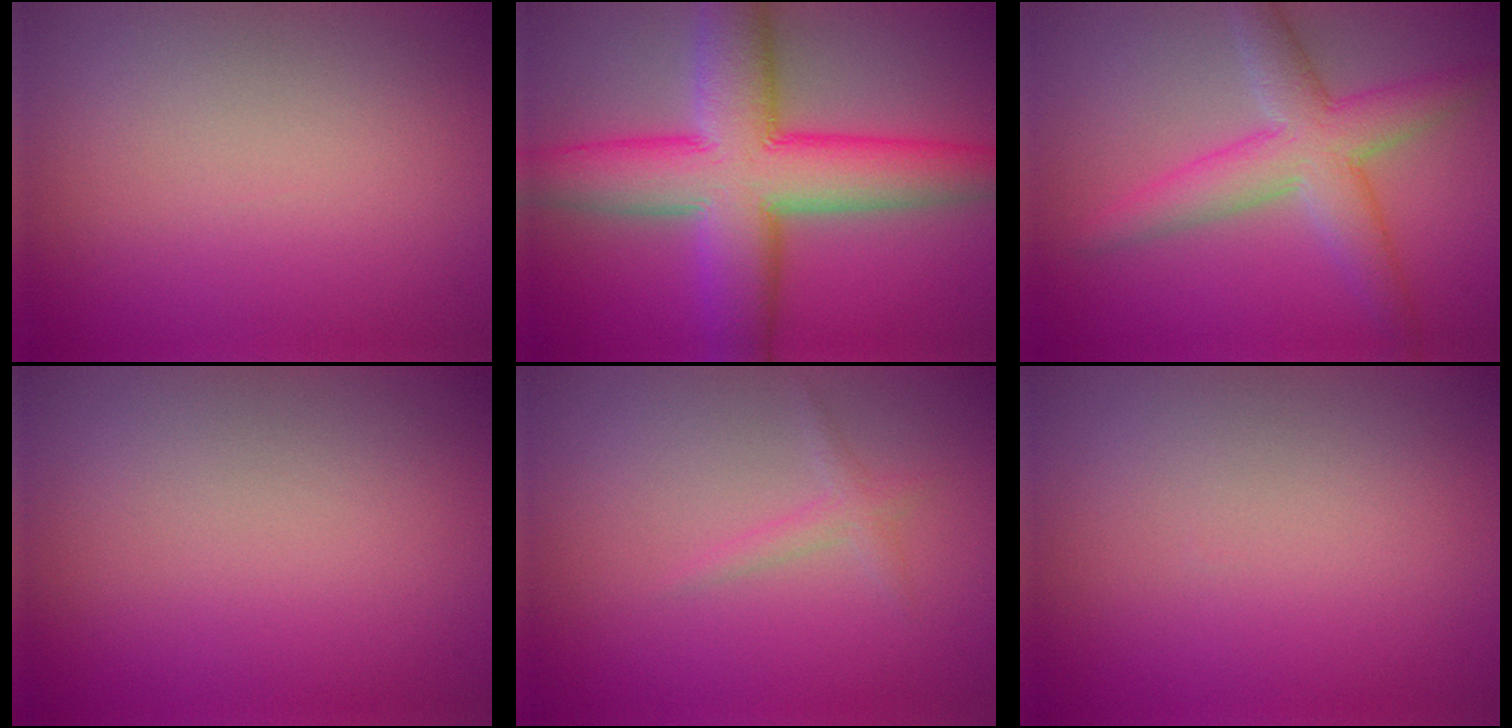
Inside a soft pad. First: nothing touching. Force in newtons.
{"total": 11.8, "press": 11.8, "slide": 0.3}
{"total": 5.4, "press": 5.4, "slide": 0.2}
{"total": 0.0}
{"total": 1.1, "press": 1.1, "slide": 0.1}
{"total": 0.0}